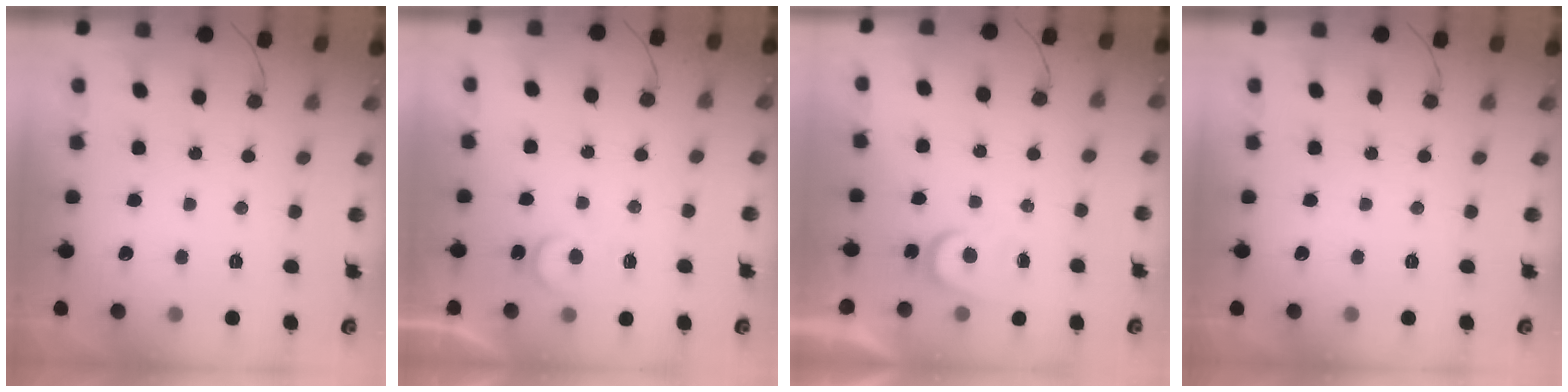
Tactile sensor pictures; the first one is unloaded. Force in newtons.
{"total": 4.4, "press": 4.4, "slide": 0.4}
{"total": 3.6, "press": 3.5, "slide": 0.3}
{"total": 0.0}